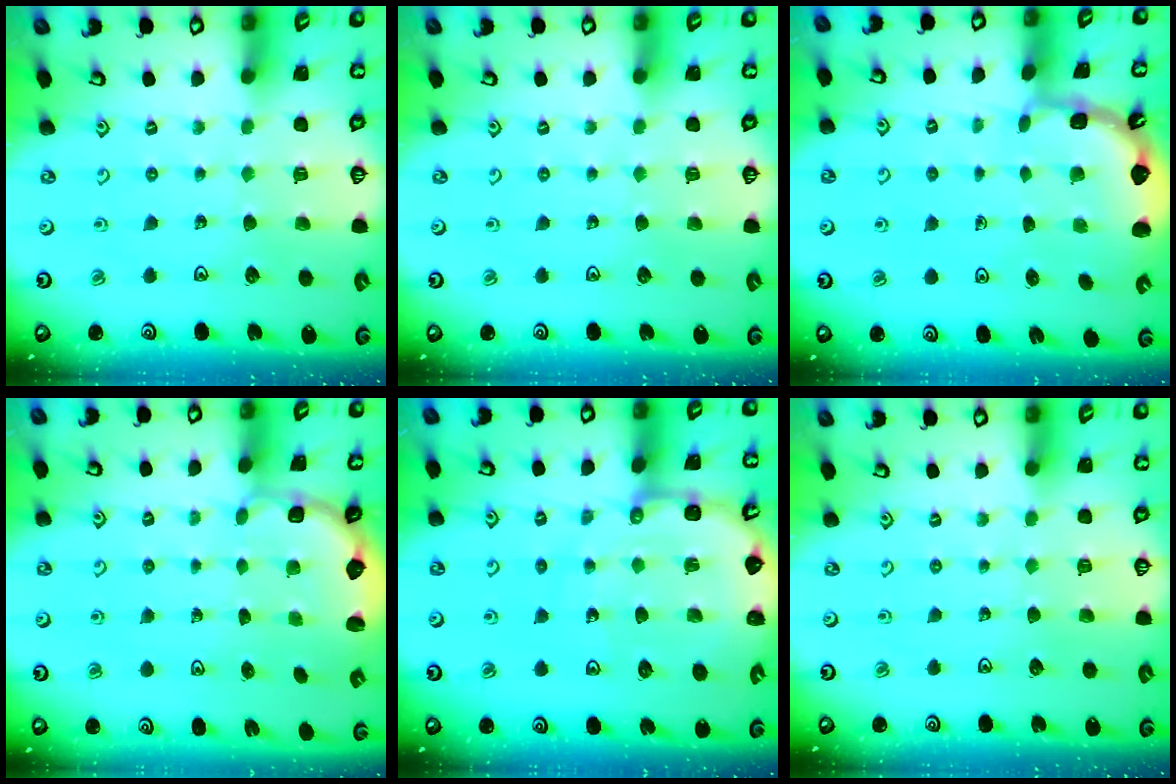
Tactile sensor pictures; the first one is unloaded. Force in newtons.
{"total": 0.0}
{"total": 2.1, "press": 2.1, "slide": 0.2}
{"total": 2.8, "press": 2.3, "slide": 1.5}
{"total": 8.6, "press": 8.5, "slide": 0.8}
{"total": 0.0}